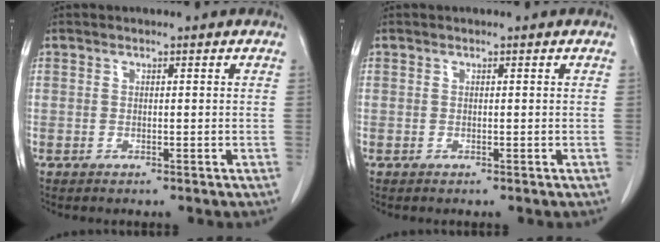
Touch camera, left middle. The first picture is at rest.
{"total": 0.0}